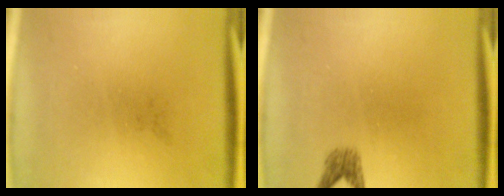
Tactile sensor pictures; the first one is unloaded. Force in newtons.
{"total": 1.8}